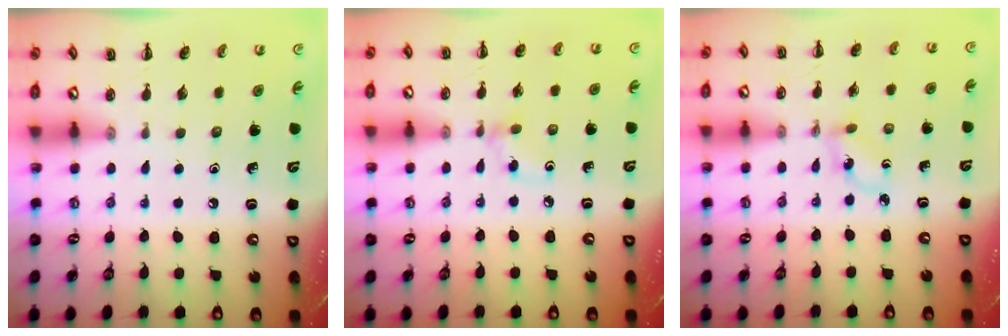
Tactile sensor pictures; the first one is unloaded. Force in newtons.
{"total": 3.8, "press": 3.5, "slide": 1.4}
{"total": 1.2, "press": 1.1, "slide": 0.5}